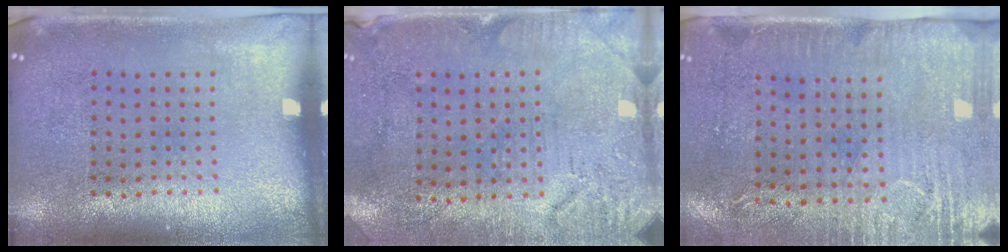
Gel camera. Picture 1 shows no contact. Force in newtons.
{"total": 3.2, "press": 2.6, "slide": 1.8}
{"total": 2.9, "press": 2.4, "slide": 1.6}